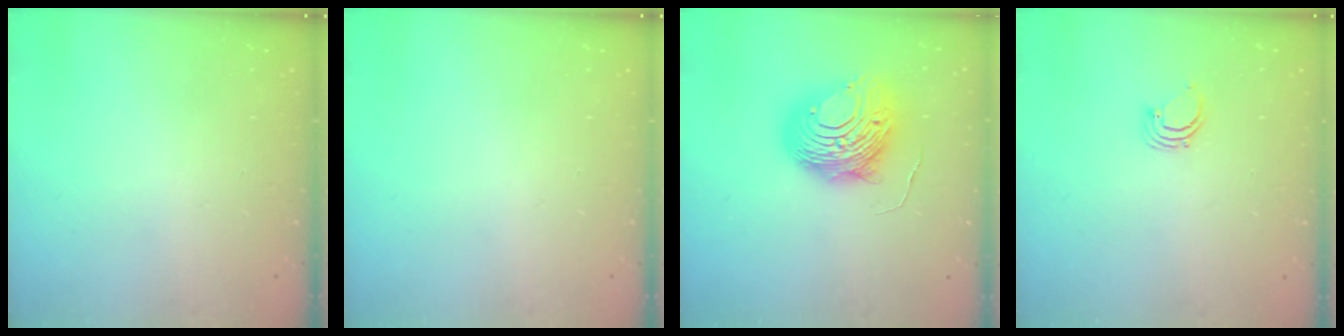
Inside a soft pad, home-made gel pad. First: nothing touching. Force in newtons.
{"total": 0.0}
{"total": 13.6, "press": 13.5, "slide": 1.3}
{"total": 2.5, "press": 2.5, "slide": 0.1}